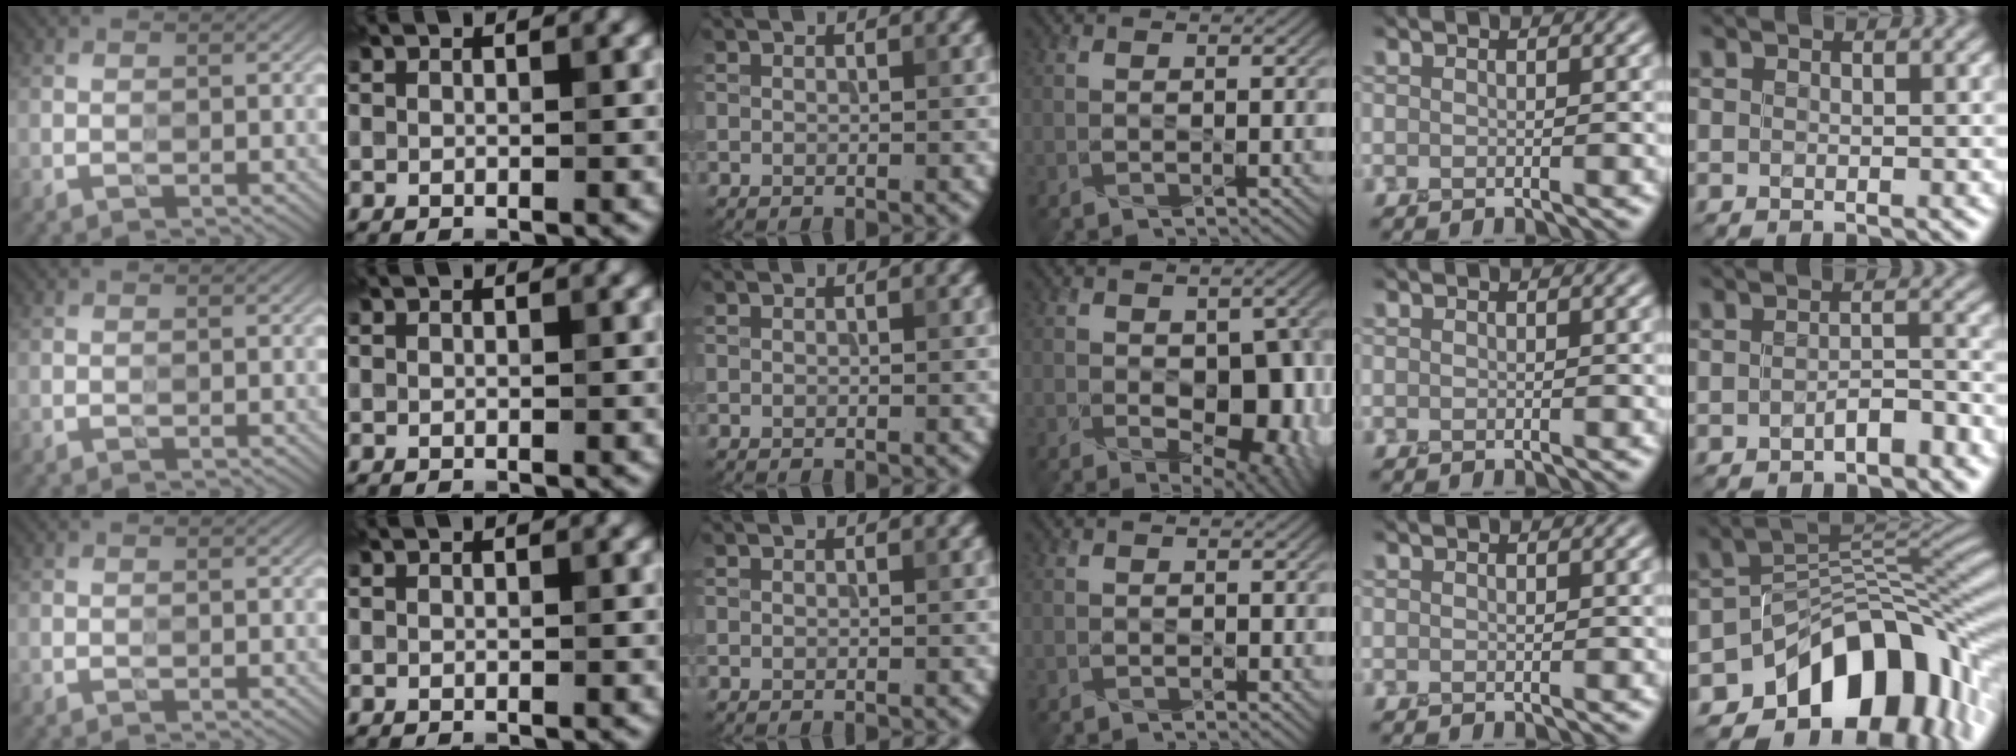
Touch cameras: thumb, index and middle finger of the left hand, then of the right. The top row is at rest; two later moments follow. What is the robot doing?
{"motion": "twist", "object": "kettle"}